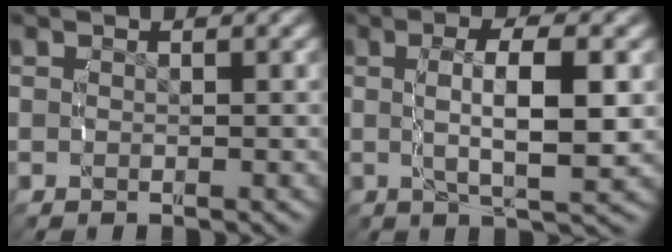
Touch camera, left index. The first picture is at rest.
{"total": 5.8, "force": [0.5, 1.0, 5.7], "torque": [-0.092, 0.001, 0.012]}